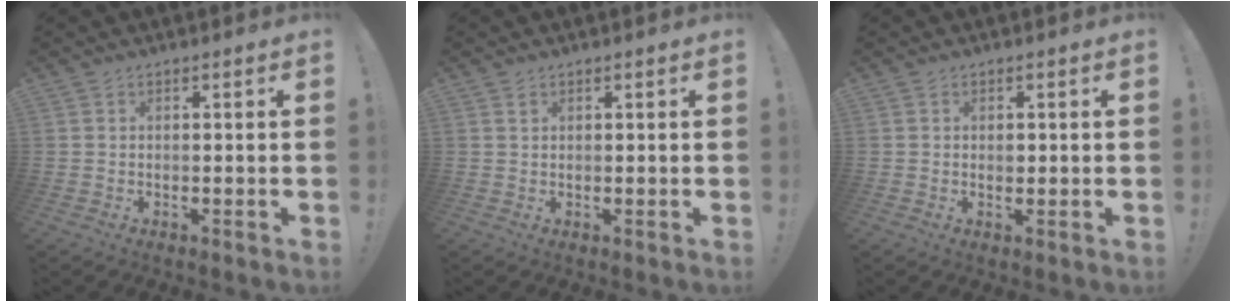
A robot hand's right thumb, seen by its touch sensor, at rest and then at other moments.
{"total": 0.9, "force": [0.6, 0.7, 0.3], "torque": [0.000, -0.002, 0.010]}
{"total": 1.0, "force": [-0.1, 0.8, 0.5], "torque": [0.001, -0.001, -0.005]}